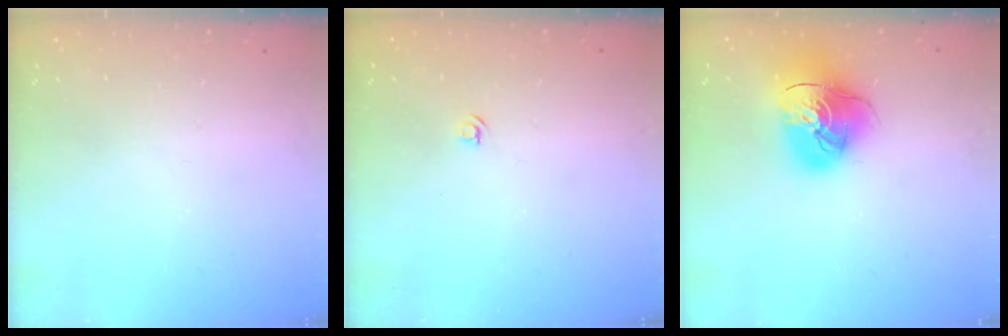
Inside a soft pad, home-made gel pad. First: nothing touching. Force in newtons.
{"total": 3.5, "press": 3.4, "slide": 0.5}
{"total": 16.9, "press": 16.8, "slide": 2.0}